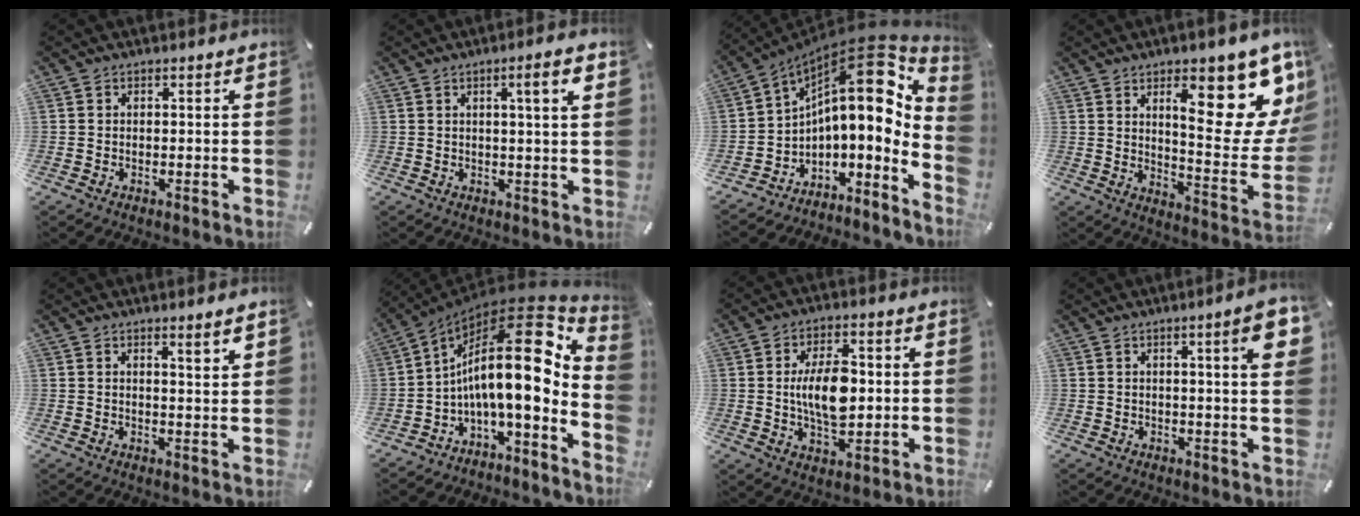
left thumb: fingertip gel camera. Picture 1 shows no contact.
{"total": 6.4, "force": [2.4, 0.5, 5.9], "torque": [-0.093, -0.006, 0.030]}
{"total": 18.2, "force": [7.6, 8.7, 14.0], "torque": [-0.193, -0.082, 0.124]}
{"total": 21.1, "force": [11.2, 7.2, 16.4], "torque": [-0.210, -0.081, 0.171]}
{"total": 3.3, "force": [2.5, -0.1, 2.1], "torque": [-0.036, -0.019, 0.041]}
{"total": 20.5, "force": [4.2, 6.8, 18.9], "torque": [-0.304, -0.059, 0.061]}
{"total": 11.3, "force": [0.6, 6.4, 9.3], "torque": [-0.174, 0.002, 0.005]}
{"total": 8.3, "force": [2.9, 0.8, 7.7], "torque": [-0.113, -0.010, 0.041]}